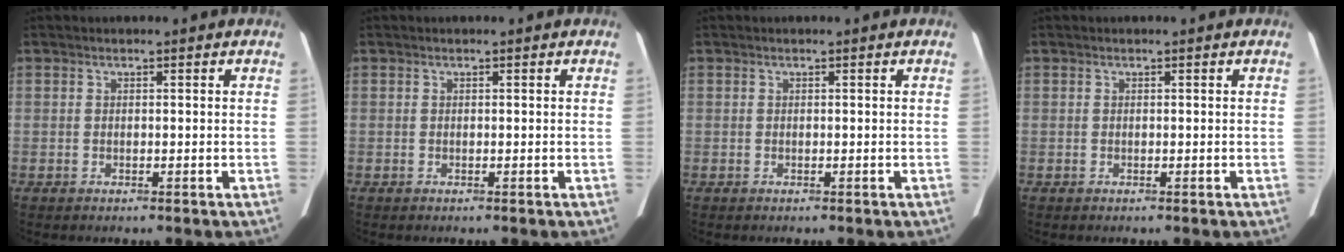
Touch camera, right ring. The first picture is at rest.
{"total": 0.0}
{"total": 0.0}
{"total": 0.0}